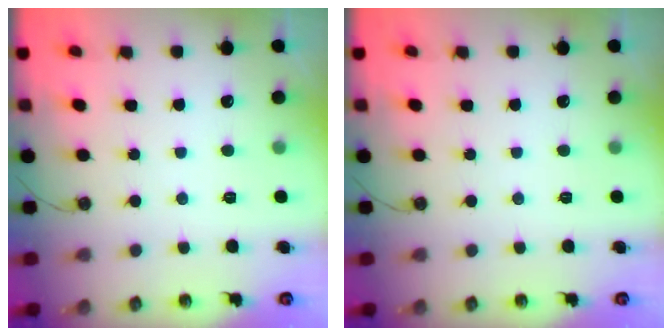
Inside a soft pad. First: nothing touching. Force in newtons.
{"total": 0.0}